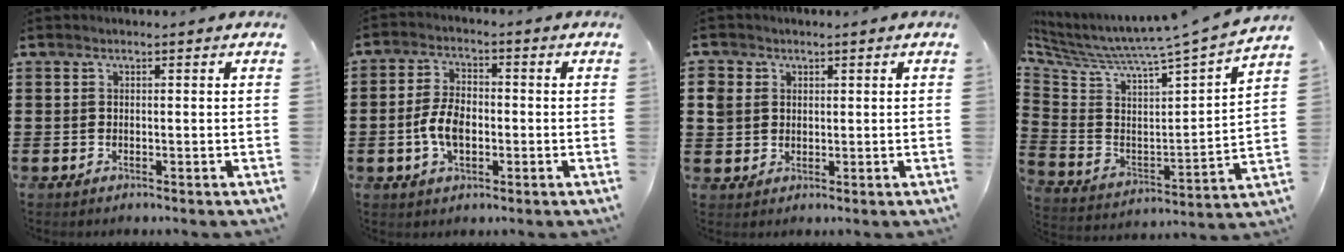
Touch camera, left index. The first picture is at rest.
{"total": 6.0, "force": [-1.2, 3.3, 4.8], "torque": [-0.105, 0.003, -0.027]}
{"total": 3.0, "force": [0.9, 2.8, 0.4], "torque": [-0.021, 0.012, 0.015]}
{"total": 4.4, "force": [4.0, -0.6, 1.6], "torque": [-0.059, -0.059, 0.057]}